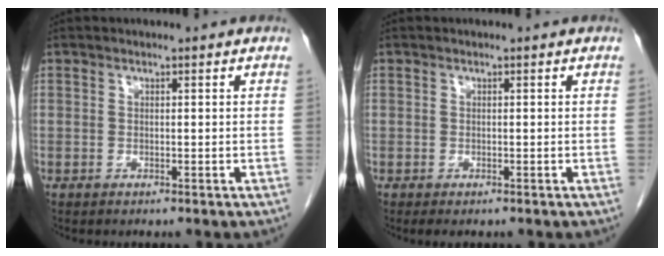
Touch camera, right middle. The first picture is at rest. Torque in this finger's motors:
{"motor_torque": [0.43, -0.07, -0.01, -0.01]}